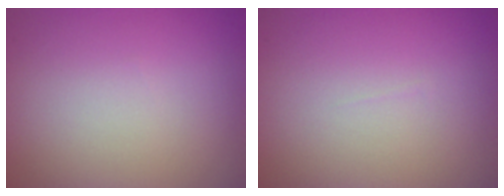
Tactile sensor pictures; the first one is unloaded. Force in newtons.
{"total": 0.0}